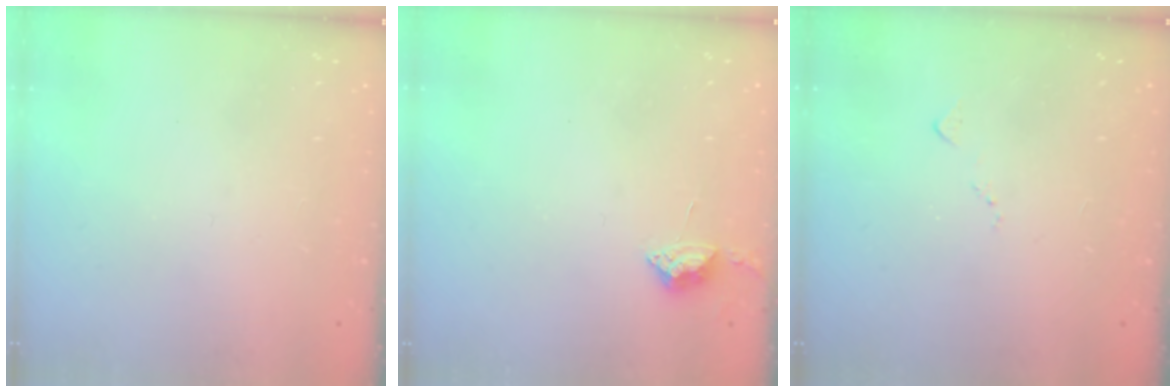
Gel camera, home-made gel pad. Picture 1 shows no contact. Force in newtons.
{"total": 3.9, "press": 3.9, "slide": 0.5}
{"total": 6.2, "press": 6.1, "slide": 0.8}